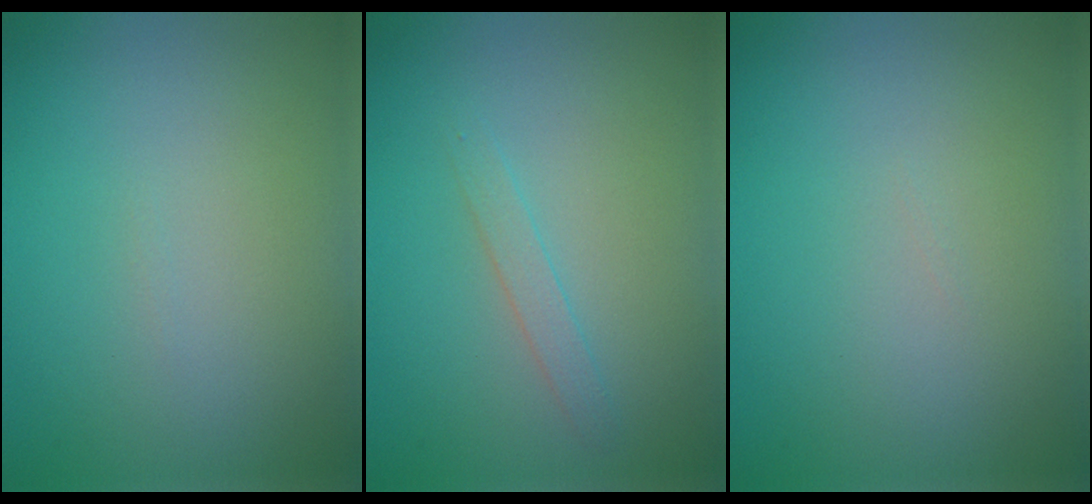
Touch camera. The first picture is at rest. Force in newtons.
{"total": 1.2, "press": 1.2, "slide": 0.1}
{"total": 0.0}